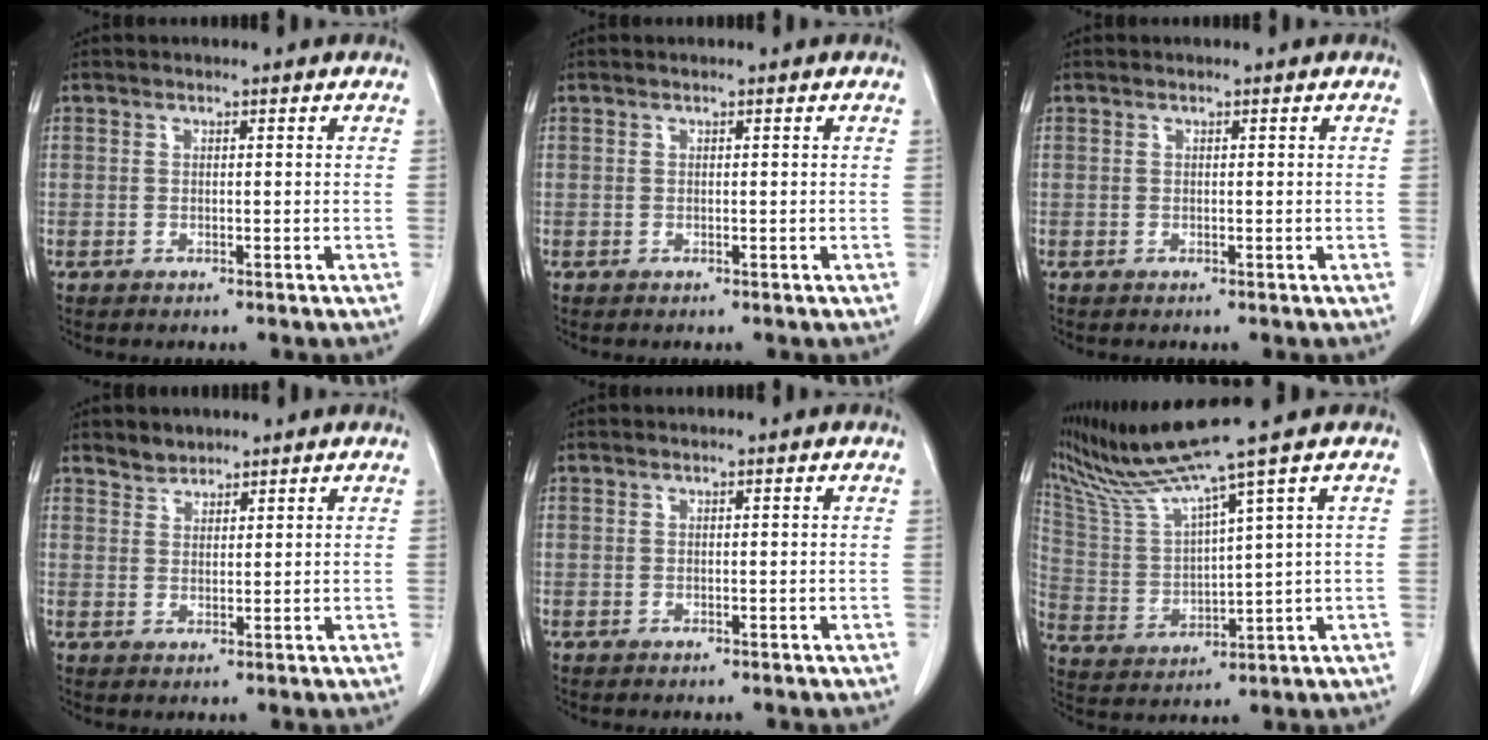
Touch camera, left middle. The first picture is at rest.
{"total": 0.0}
{"total": 0.0}
{"total": 2.3, "force": [2.0, 1.0, 0.0], "torque": [0.001, 0.003, 0.036]}
{"total": 0.0}
{"total": 10.2, "force": [8.4, -2.9, 4.9], "torque": [-0.104, -0.010, 0.169]}